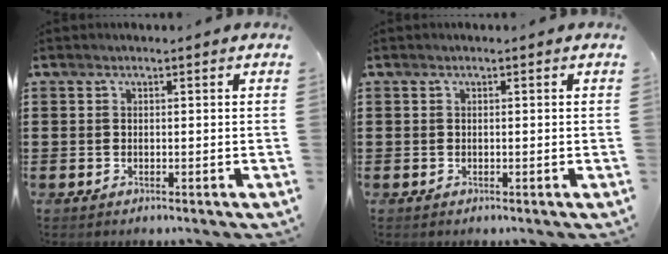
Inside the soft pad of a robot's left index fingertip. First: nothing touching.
{"total": 0.0}